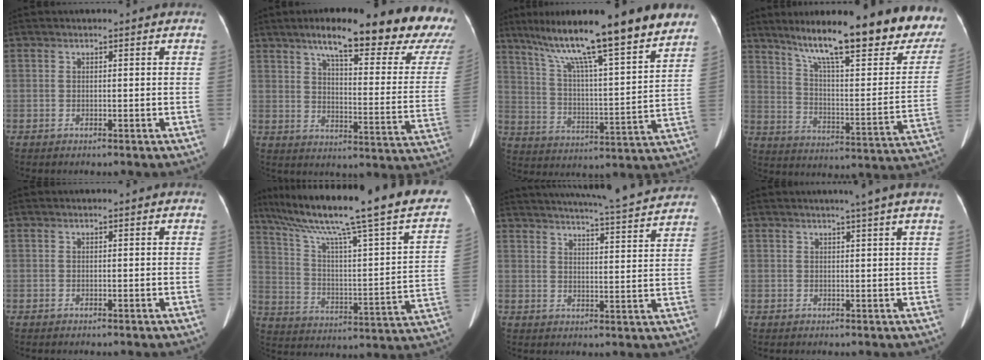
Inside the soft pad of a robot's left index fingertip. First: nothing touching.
{"total": 24.3, "force": [19.0, 3.8, 14.5], "torque": [-0.192, -0.037, 0.233]}
{"total": 21.4, "force": [16.7, 1.1, 13.4], "torque": [-0.219, 0.017, 0.257]}
{"total": 27.9, "force": [21.7, 4.2, 17.1], "torque": [-0.252, -0.037, 0.296]}
{"total": 0.0}
{"total": 28.2, "force": [20.3, 1.3, 19.5], "torque": [-0.306, -0.027, 0.279]}
{"total": 21.1, "force": [19.7, 0.6, 7.6], "torque": [-0.121, -0.024, 0.246]}
{"total": 3.4, "force": [2.6, -1.2, 1.8], "torque": [-0.023, -0.003, 0.034]}